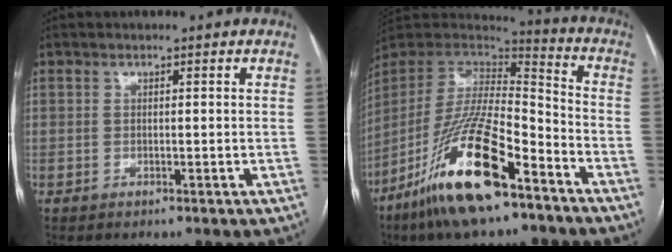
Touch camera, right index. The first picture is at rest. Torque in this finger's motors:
{"motor_torque": [1.05, -1.09, 0.50, 0.04]}